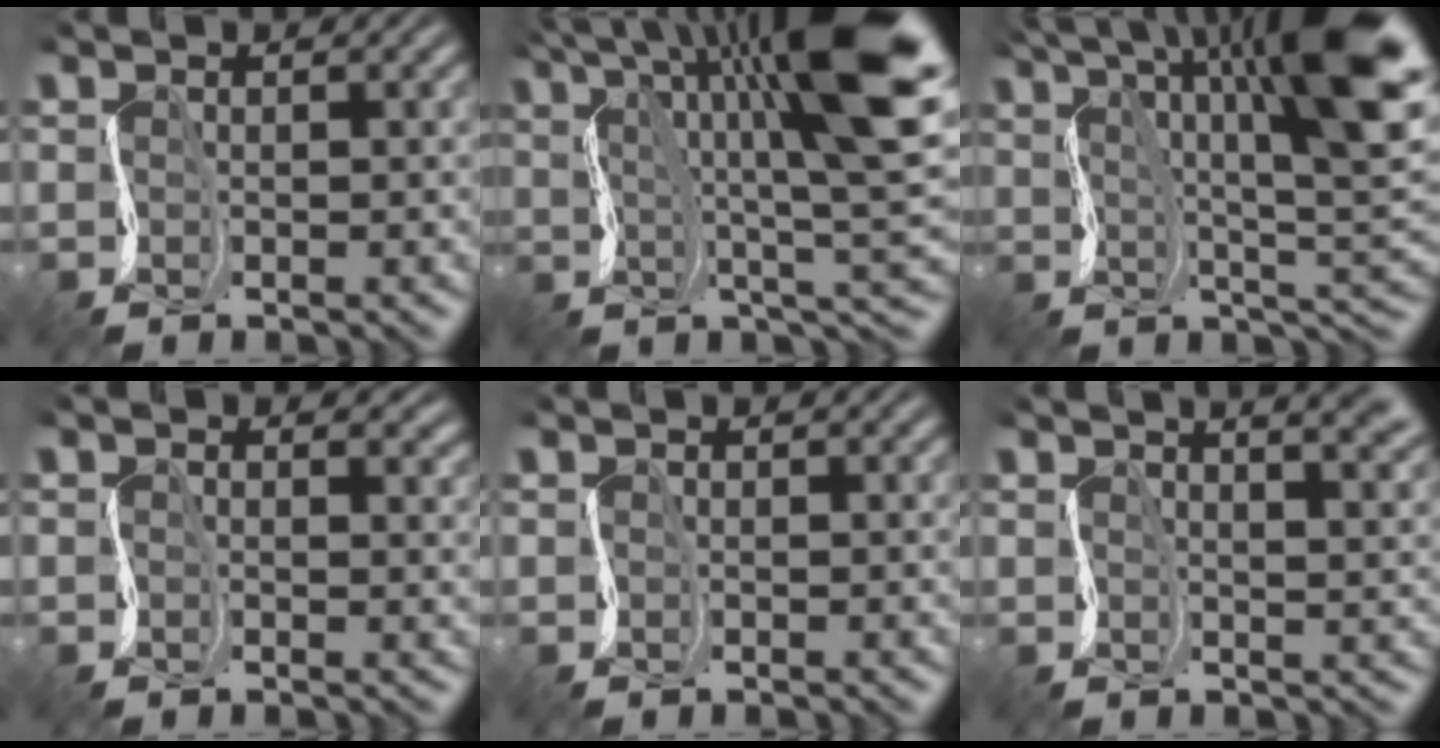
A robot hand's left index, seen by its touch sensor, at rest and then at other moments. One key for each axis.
{"total": 14.7, "fx": 5.7, "fy": 3.4, "fz": 13.1, "tx": -0.215, "ty": 0.012, "tz": 0.098}
{"total": 15.0, "fx": 6.0, "fy": 4.0, "fz": 13.2, "tx": -0.215, "ty": 0.011, "tz": 0.100}
{"total": 1.6, "fx": 0.7, "fy": 1.0, "fz": 1.1, "tx": -0.012, "ty": 0.000, "tz": 0.007}
{"total": 0.0}
{"total": 8.4, "fx": 5.0, "fy": 3.3, "fz": 6.0, "tx": -0.045, "ty": 0.043, "tz": 0.040}